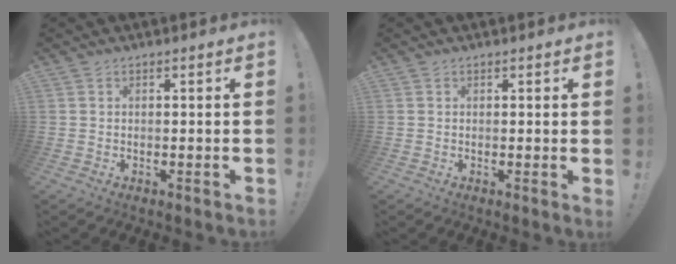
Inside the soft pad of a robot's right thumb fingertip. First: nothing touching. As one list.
[{"total": 0.8, "force": [0.6, -0.1, 0.6], "torque": [0.002, -0.006, 0.006]}]